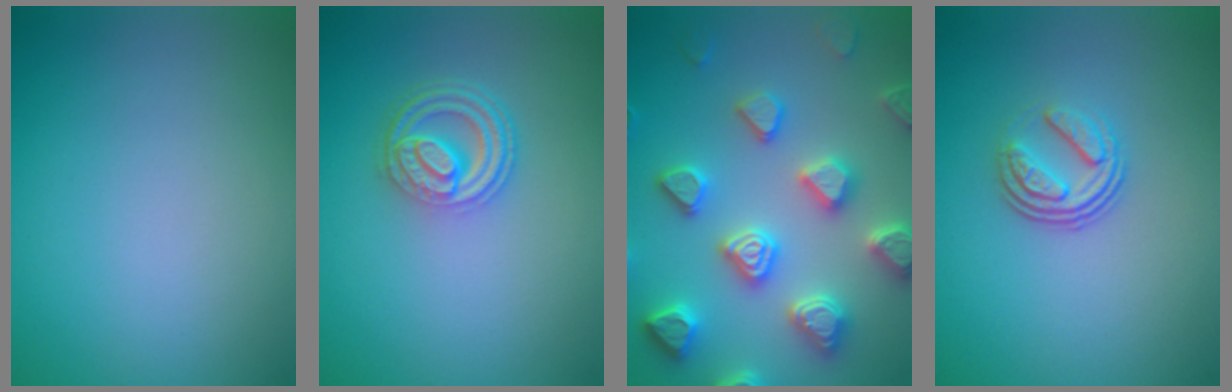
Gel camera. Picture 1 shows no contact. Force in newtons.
{"total": 4.5, "press": 3.3, "slide": 3.0}
{"total": 7.1, "press": 7.0, "slide": 1.5}
{"total": 3.4, "press": 2.3, "slide": 2.5}